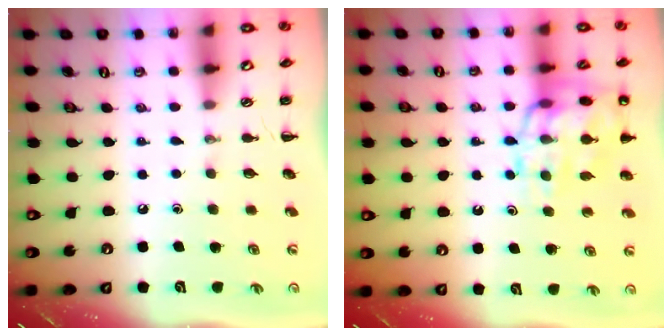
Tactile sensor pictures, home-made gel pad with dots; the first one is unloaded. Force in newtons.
{"total": 19.3, "press": 19.1, "slide": 2.7}